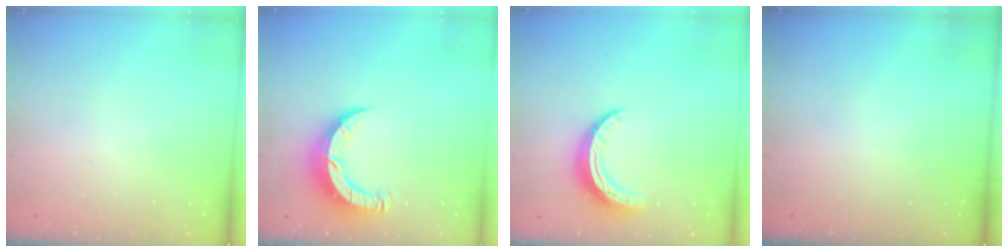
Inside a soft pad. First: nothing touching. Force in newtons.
{"total": 9.4, "press": 9.4, "slide": 0.7}
{"total": 9.3, "press": 9.3, "slide": 0.3}
{"total": 0.0}